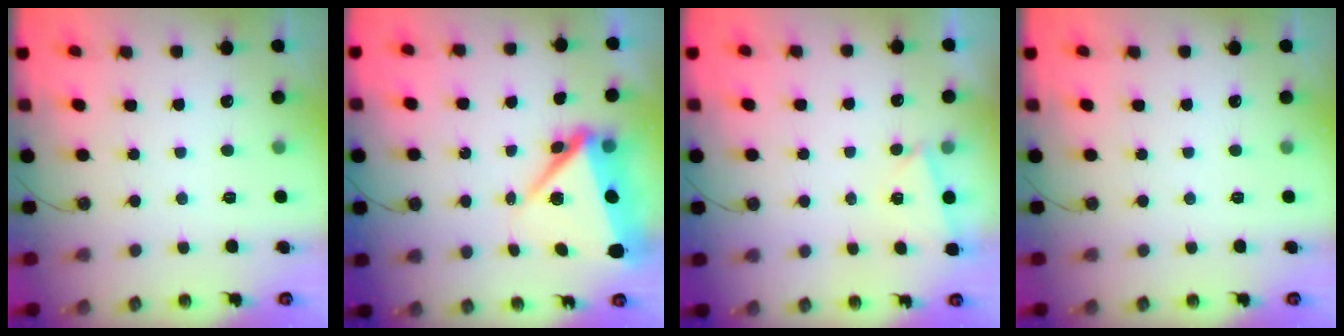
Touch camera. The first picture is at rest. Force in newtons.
{"total": 10.0, "press": 9.9, "slide": 1.6}
{"total": 2.8, "press": 1.5, "slide": 2.3}
{"total": 0.0}